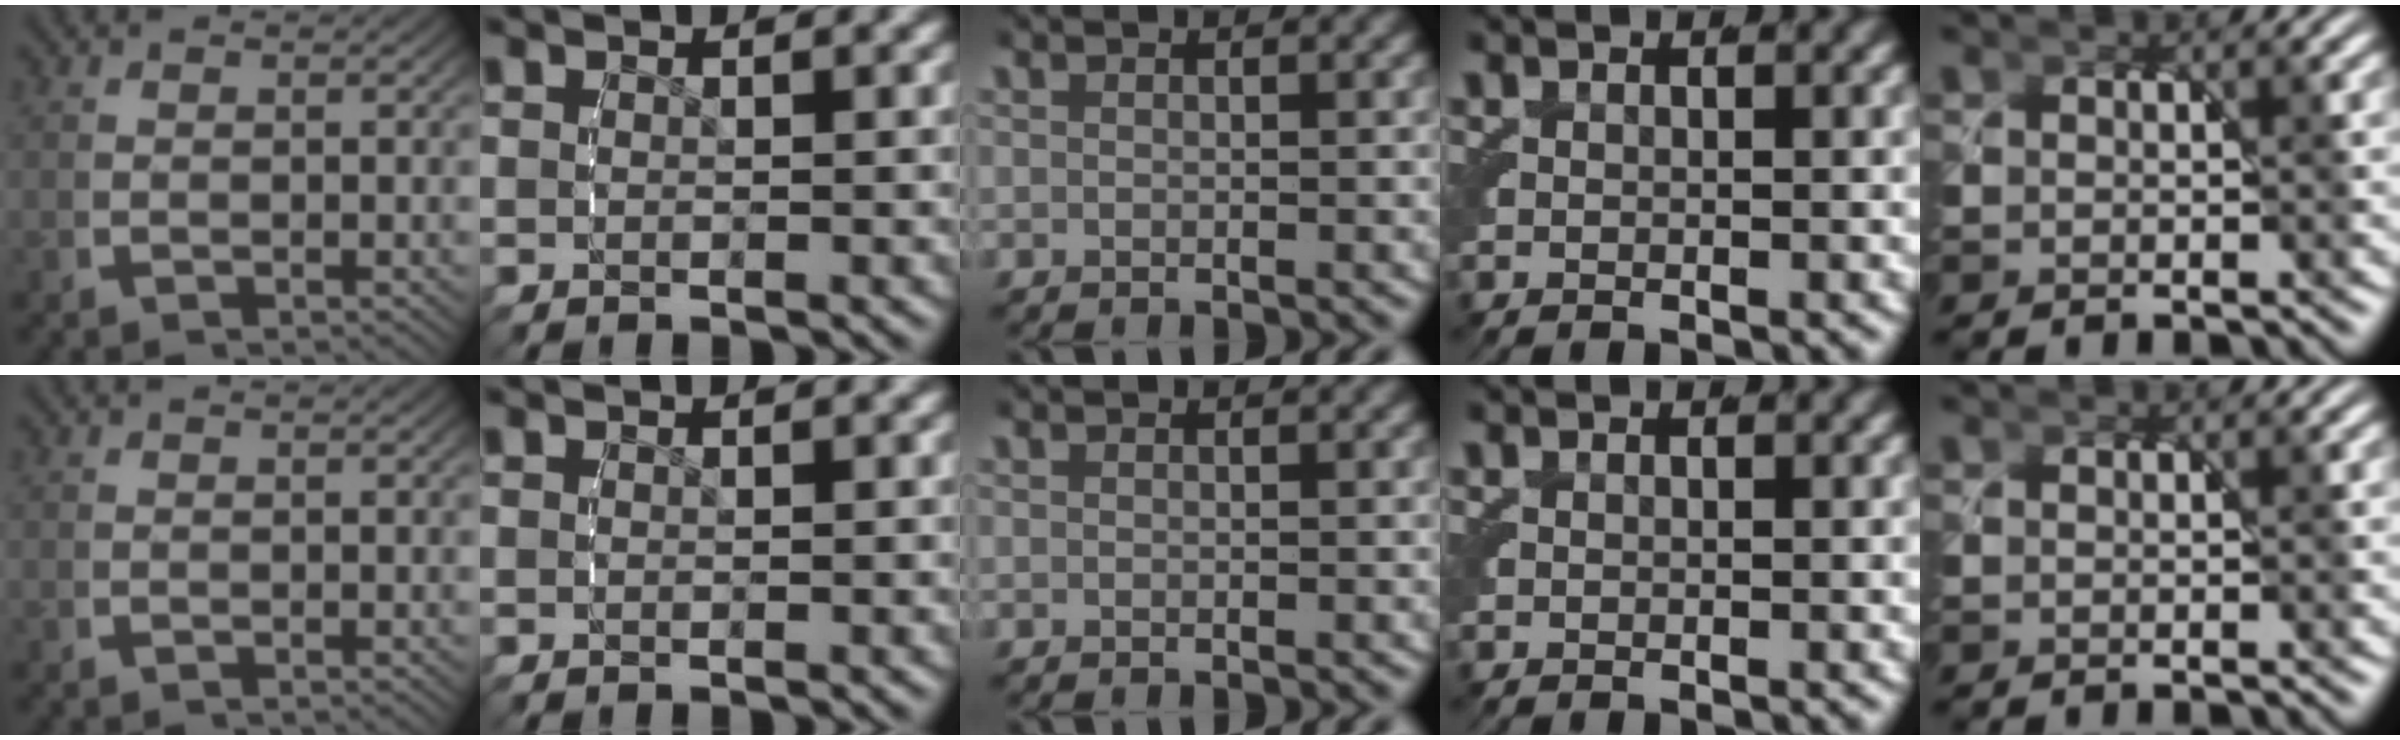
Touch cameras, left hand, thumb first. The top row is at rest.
{}